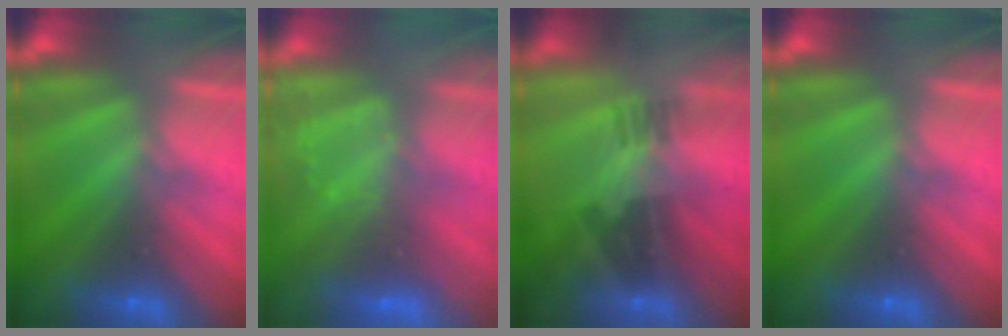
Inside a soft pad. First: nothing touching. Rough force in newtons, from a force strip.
{"total": 3.4}
{"total": 2.2}
{"total": 0.0}